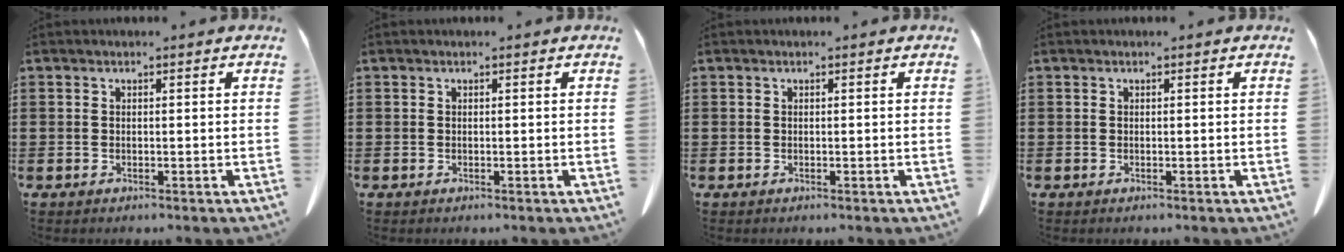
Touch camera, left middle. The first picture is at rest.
{"total": 0.0}
{"total": 0.0}
{"total": 0.0}